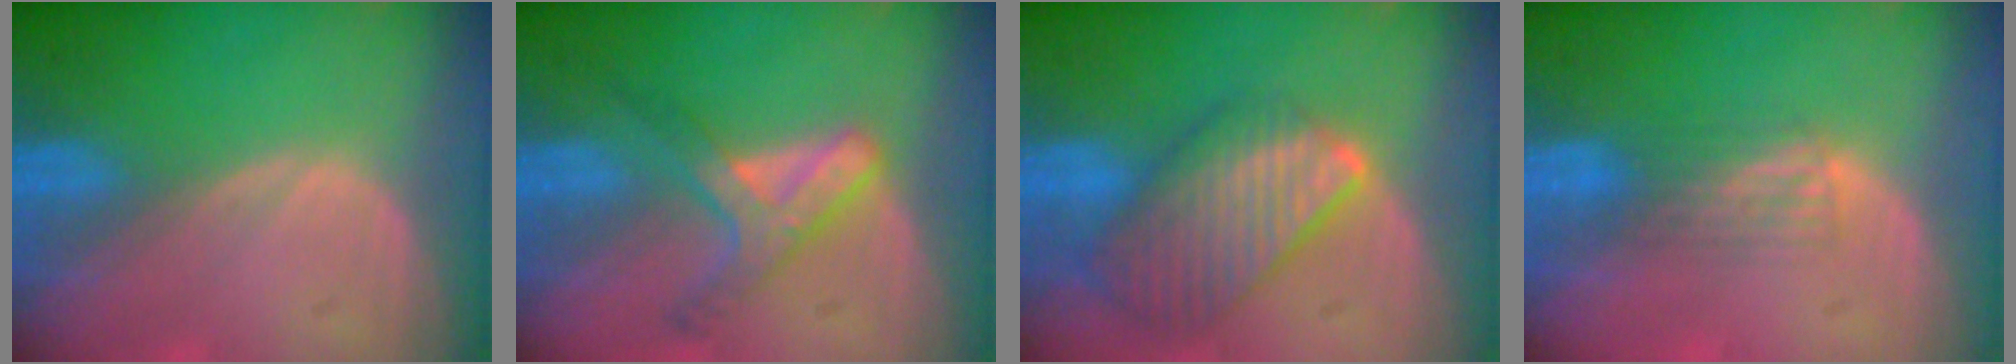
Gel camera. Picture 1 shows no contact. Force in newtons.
{"total": 6.2, "press": 5.6, "slide": 2.7}
{"total": 9.8, "press": 8.5, "slide": 4.8}
{"total": 2.9, "press": 2.6, "slide": 1.2}